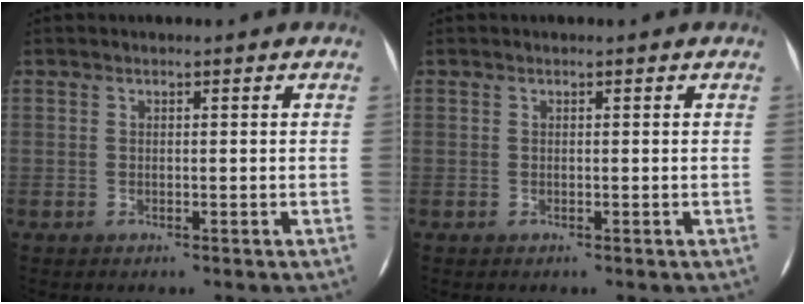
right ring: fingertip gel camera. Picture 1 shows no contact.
{"total": 0.0}